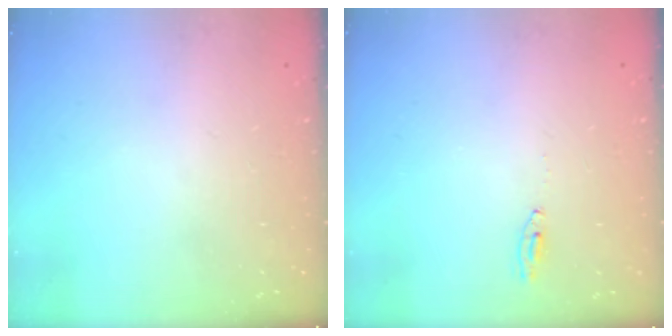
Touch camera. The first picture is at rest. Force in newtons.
{"total": 2.4, "press": 2.4, "slide": 0.2}